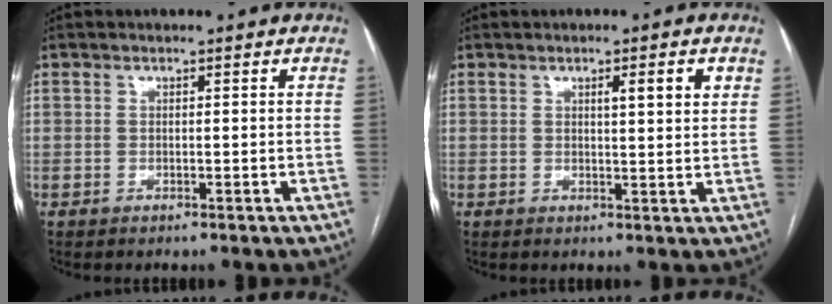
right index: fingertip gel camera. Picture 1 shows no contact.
{"total": 3.7, "force": [1.7, 0.3, 3.3], "torque": [-0.045, -0.002, 0.022]}